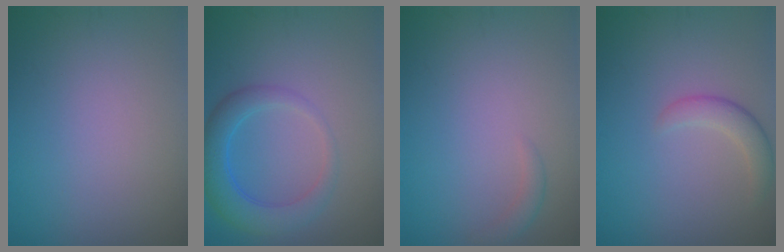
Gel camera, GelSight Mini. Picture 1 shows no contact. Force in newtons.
{"total": 4.1, "press": 4.1, "slide": 0.2}
{"total": 1.0, "press": 1.0, "slide": 0.0}
{"total": 2.2, "press": 2.2, "slide": 0.2}